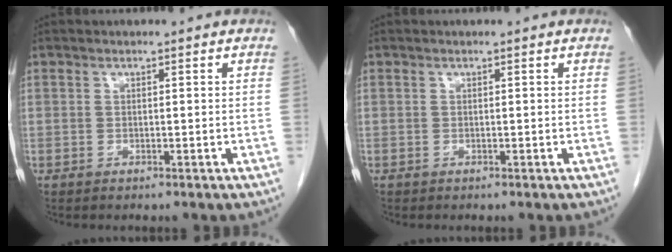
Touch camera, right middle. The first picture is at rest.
{"total": 0.0}